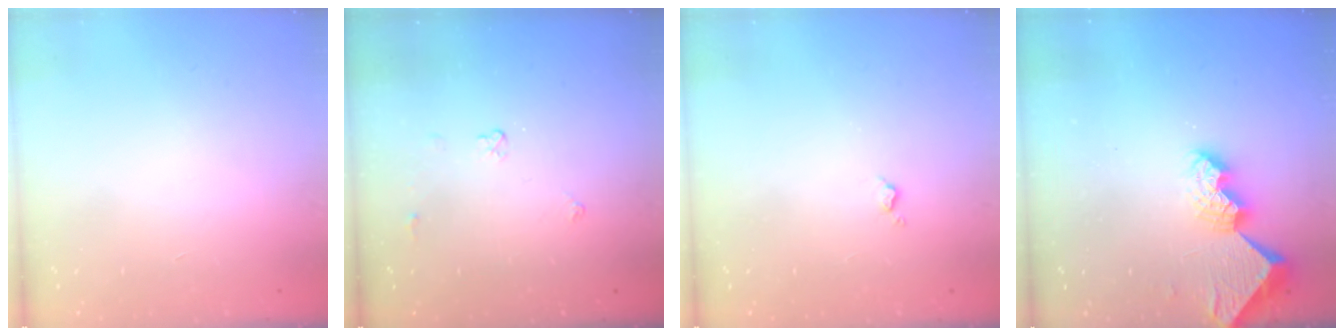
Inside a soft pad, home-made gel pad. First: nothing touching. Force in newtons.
{"total": 3.4, "press": 3.4, "slide": 0.5}
{"total": 2.6, "press": 2.6, "slide": 0.4}
{"total": 9.9, "press": 9.9, "slide": 0.7}